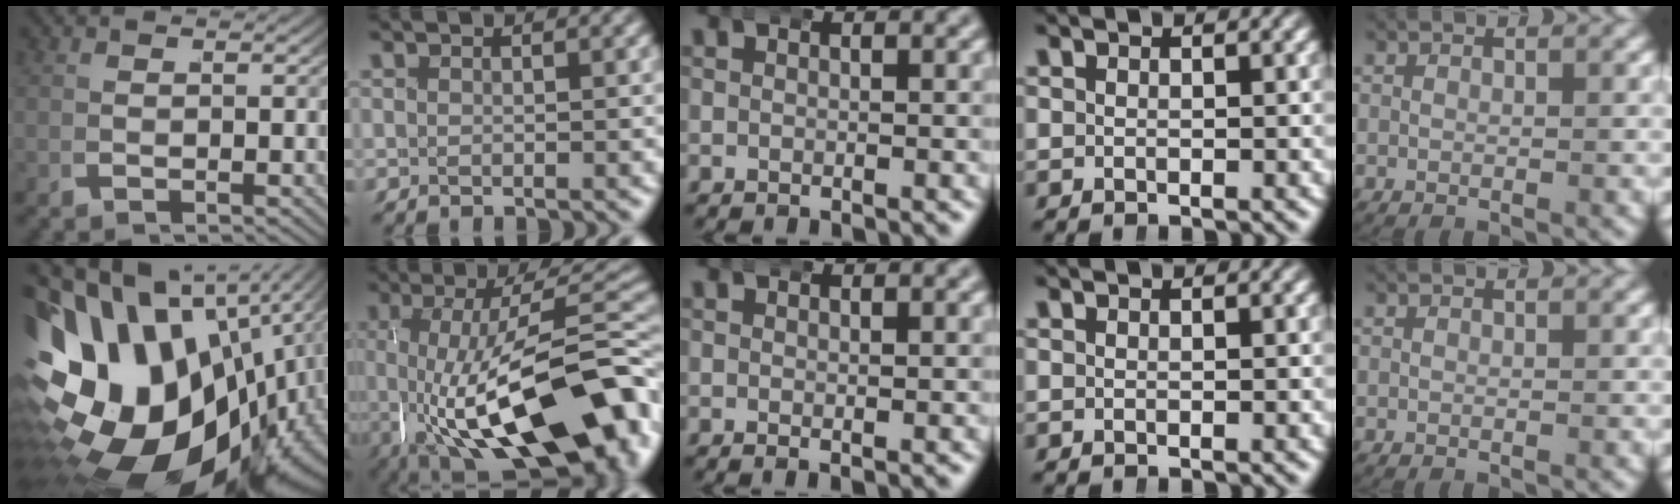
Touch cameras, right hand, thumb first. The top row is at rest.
{"thumb": {"total": 30.1, "force": [-2.4, 21.3, 21.2], "torque": [-0.395, -0.039, -0.024]}, "index": {"total": 16.6, "force": [-5.0, 7.2, 14.1], "torque": [-0.227, -0.028, -0.051]}, "middle": {"total": 0.5, "force": [0.2, 0.1, 0.5], "torque": [-0.007, 0.000, 0.002]}}